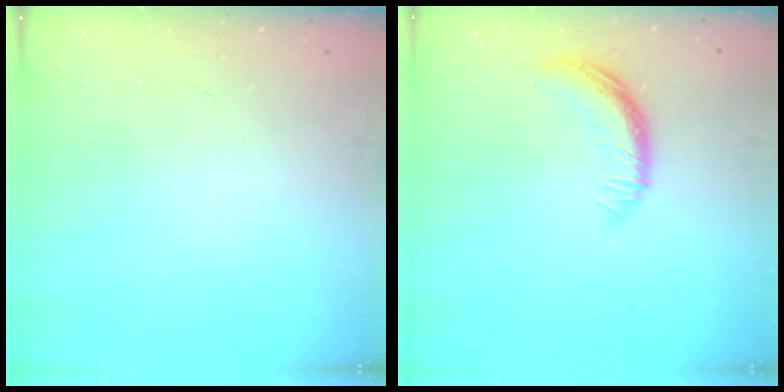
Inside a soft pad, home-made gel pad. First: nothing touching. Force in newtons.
{"total": 10.1, "press": 10.1, "slide": 0.8}